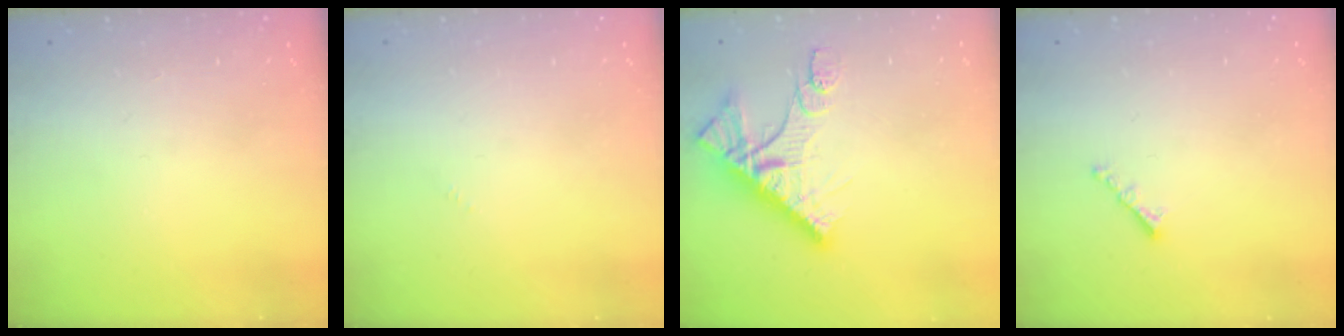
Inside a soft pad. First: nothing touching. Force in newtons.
{"total": 0.0}
{"total": 13.5, "press": 13.5, "slide": 1.1}
{"total": 1.2, "press": 1.1, "slide": 0.5}